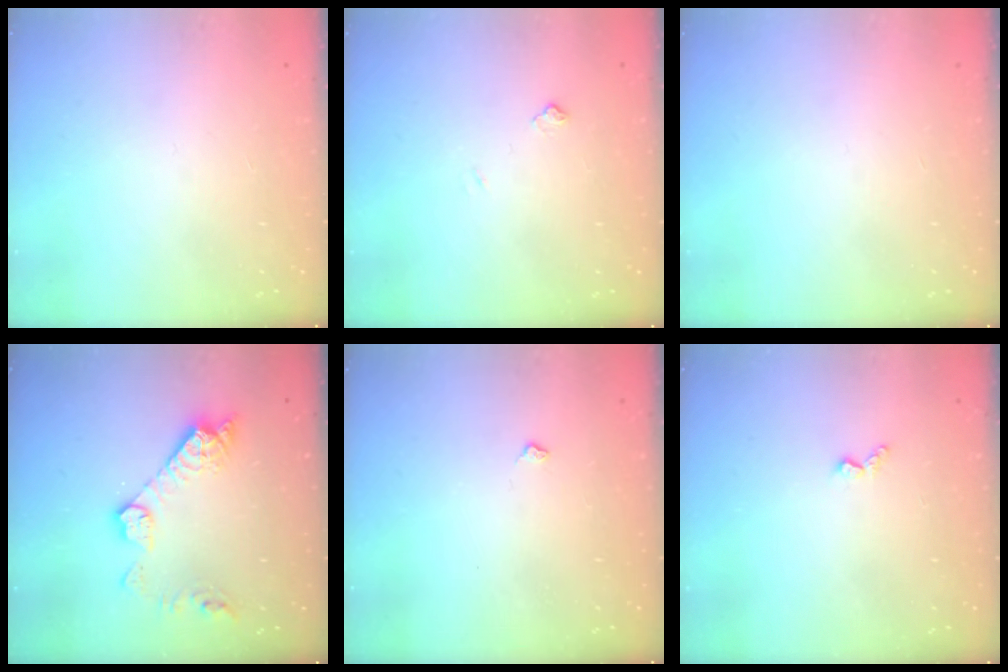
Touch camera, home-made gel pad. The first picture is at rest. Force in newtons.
{"total": 4.7, "press": 4.7, "slide": 0.6}
{"total": 0.0}
{"total": 12.2, "press": 12.1, "slide": 0.9}
{"total": 2.4, "press": 2.4, "slide": 0.5}
{"total": 3.9, "press": 3.8, "slide": 0.7}